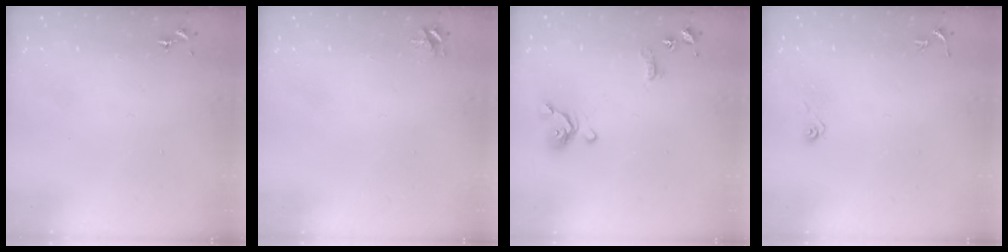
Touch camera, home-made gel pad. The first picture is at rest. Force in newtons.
{"total": 4.2, "press": 4.1, "slide": 0.5}
{"total": 11.3, "press": 11.2, "slide": 1.3}
{"total": 3.6, "press": 3.0, "slide": 2.1}